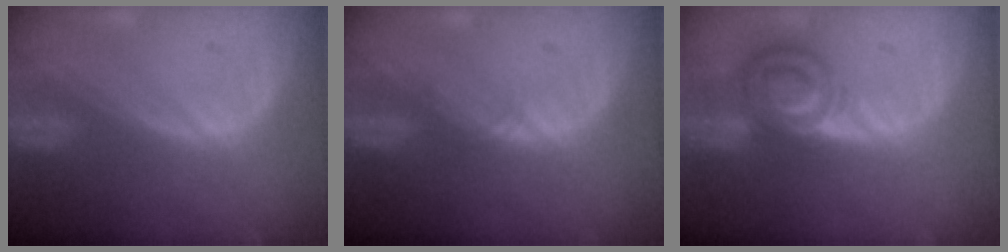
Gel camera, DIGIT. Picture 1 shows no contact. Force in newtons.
{"total": 1.1, "press": 1.1, "slide": 0.1}
{"total": 7.0, "press": 6.4, "slide": 2.8}